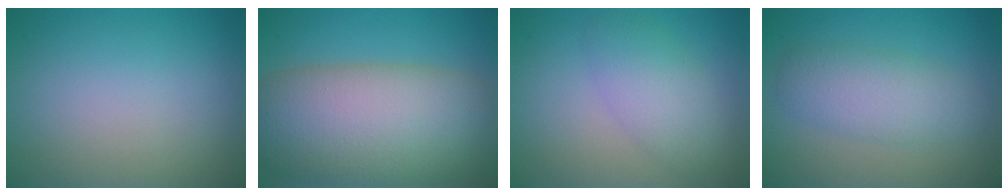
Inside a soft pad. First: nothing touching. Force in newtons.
{"total": 13.1, "press": 13.1, "slide": 0.5}
{"total": 3.9, "press": 3.9, "slide": 0.2}
{"total": 4.0, "press": 4.0, "slide": 0.1}